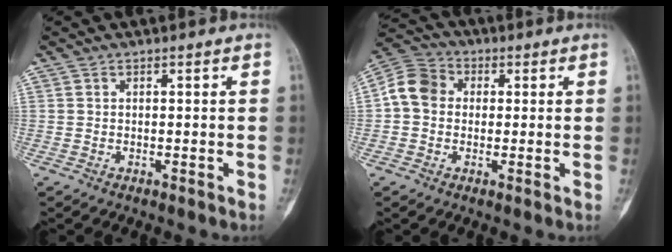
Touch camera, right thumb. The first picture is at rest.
{"total": 7.9, "force": [0.4, 6.6, 4.3], "torque": [-0.071, 0.024, -0.005]}